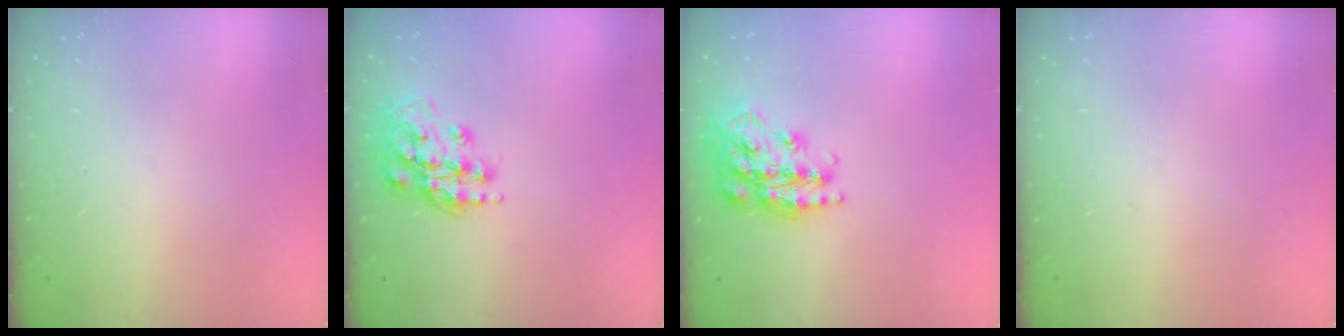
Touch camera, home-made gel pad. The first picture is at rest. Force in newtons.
{"total": 14.9, "press": 14.9, "slide": 1.1}
{"total": 19.2, "press": 19.2, "slide": 1.3}
{"total": 0.0}